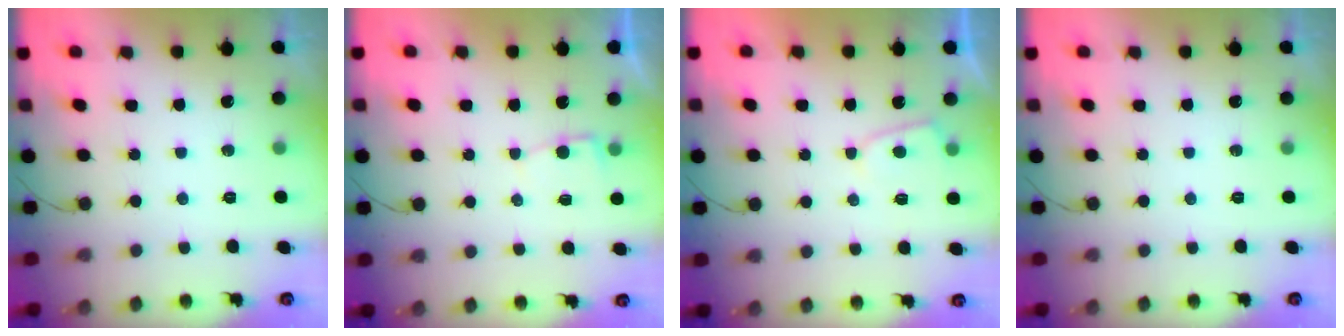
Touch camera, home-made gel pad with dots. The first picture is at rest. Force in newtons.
{"total": 2.1, "press": 2.1, "slide": 0.3}
{"total": 3.0, "press": 3.0, "slide": 0.5}
{"total": 0.0}